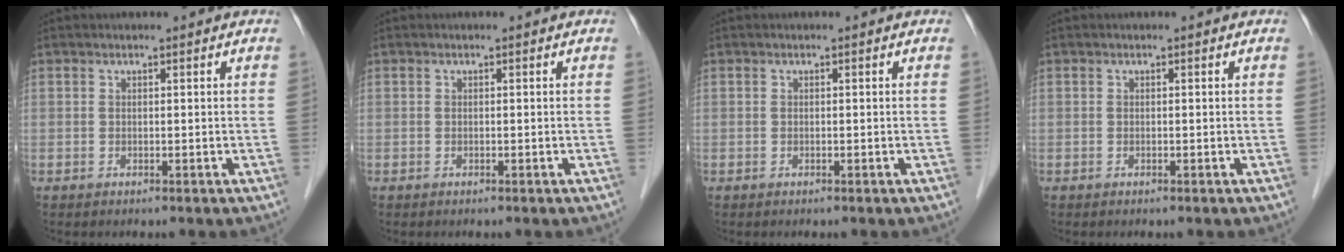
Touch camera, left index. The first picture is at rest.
{"total": 0.0}
{"total": 0.0}
{"total": 0.0}